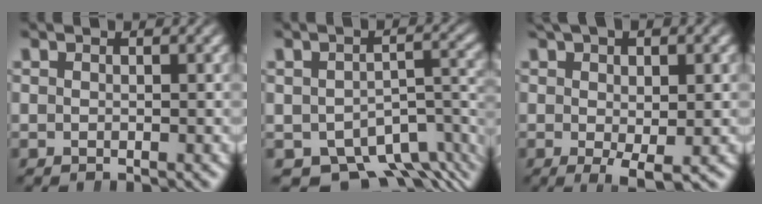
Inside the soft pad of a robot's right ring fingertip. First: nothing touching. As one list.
[{"total": 10.7, "force": [-7.6, 5.9, 4.8], "torque": [-0.050, -0.027, -0.110]}, {"total": 3.5, "force": [-0.3, 0.9, 3.4], "torque": [-0.053, -0.011, 0.004]}]